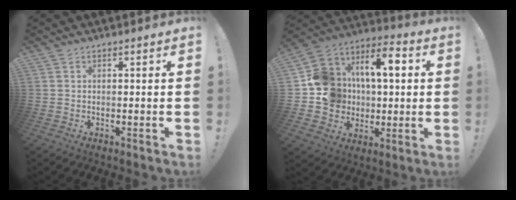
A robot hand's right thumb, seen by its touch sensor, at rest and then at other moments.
{"total": 15.4, "force": [1.8, 13.9, 6.4], "torque": [-0.093, 0.005, 0.055]}